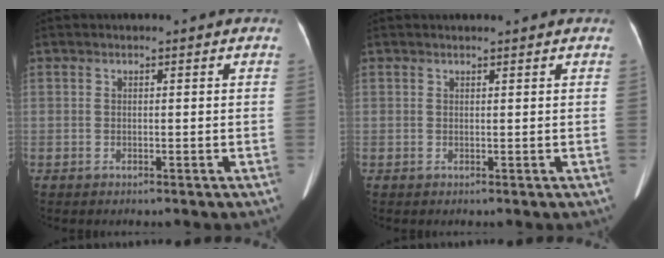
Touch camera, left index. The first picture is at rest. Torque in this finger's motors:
{"motor_torque": [-0.10, -0.09, 0.02, 0.02]}